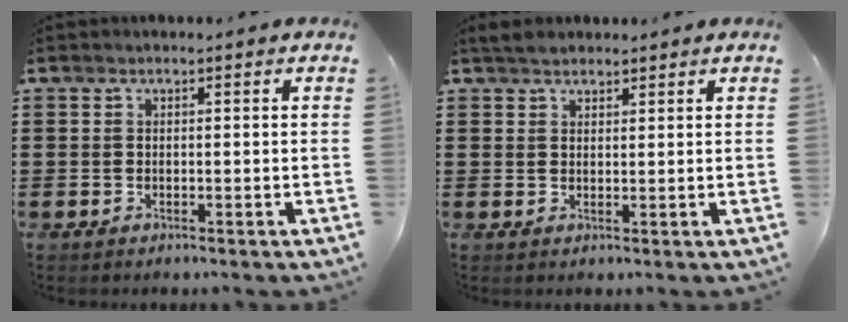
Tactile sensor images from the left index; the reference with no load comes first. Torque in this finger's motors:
{"motor_torque": [0.03, 0.05, 0.00, -0.03]}